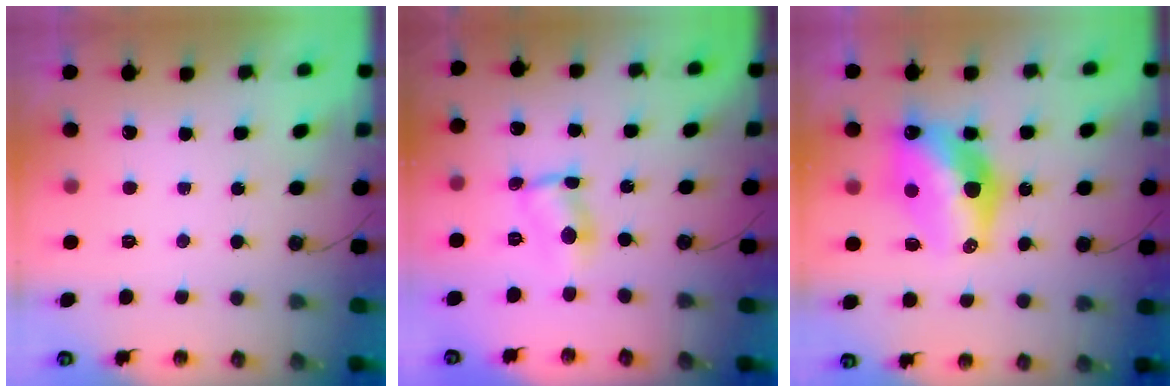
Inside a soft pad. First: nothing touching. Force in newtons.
{"total": 2.9, "press": 2.9, "slide": 0.2}
{"total": 14.6, "press": 14.6, "slide": 0.9}